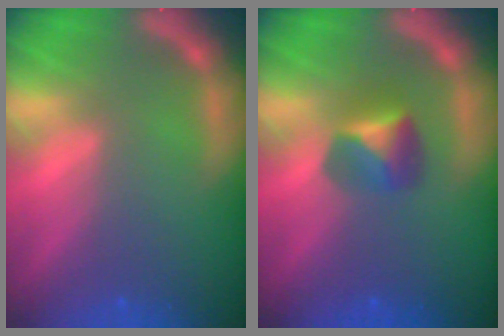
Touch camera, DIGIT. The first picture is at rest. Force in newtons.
{"total": 2.9}